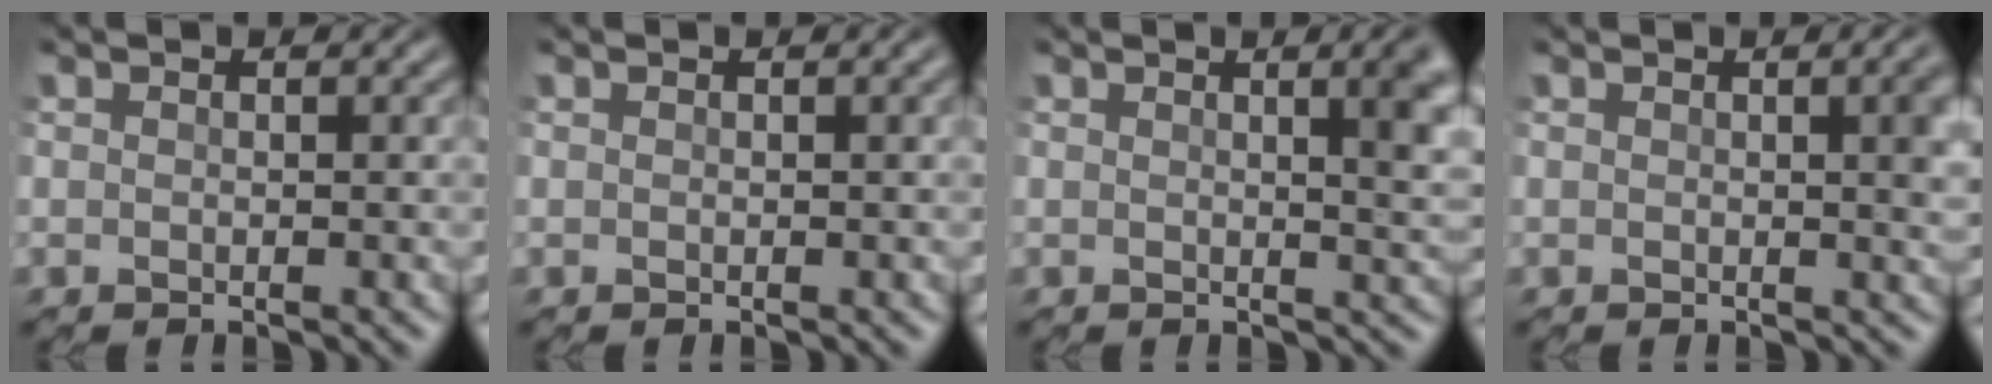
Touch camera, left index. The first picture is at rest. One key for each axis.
{"total": 0.0}
{"total": 3.9, "fx": 1.0, "fy": 1.4, "fz": 3.5, "tx": -0.053, "ty": -0.002, "tz": 0.021}
{"total": 2.9, "fx": 0.3, "fy": 1.2, "fz": 2.6, "tx": -0.036, "ty": 0.001, "tz": 0.005}